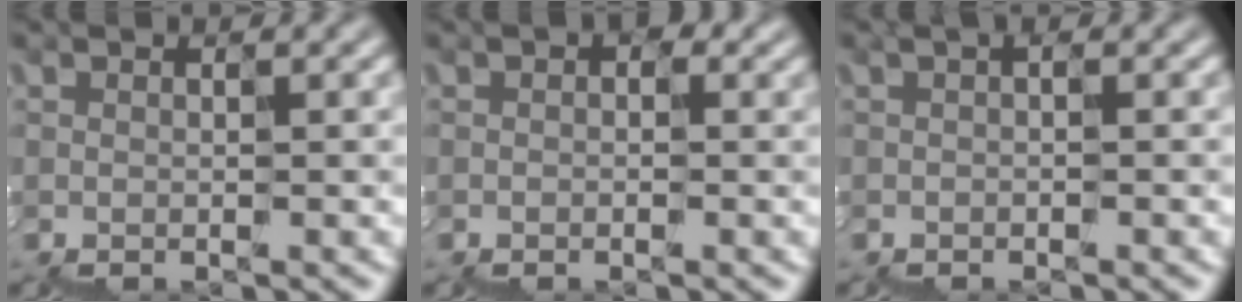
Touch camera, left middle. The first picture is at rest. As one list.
[{"total": 1.7, "force": [0.4, 1.1, 1.1], "torque": [-0.018, 0.006, 0.003]}, {"total": 0.6, "force": [-0.1, 0.2, 0.6], "torque": [-0.009, -0.003, -0.001]}]